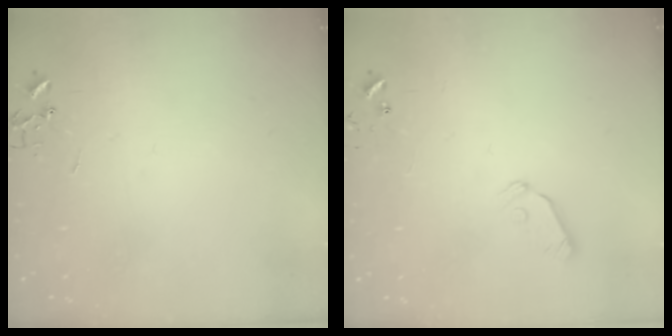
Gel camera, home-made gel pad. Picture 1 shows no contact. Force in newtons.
{"total": 6.0, "press": 6.0, "slide": 0.7}